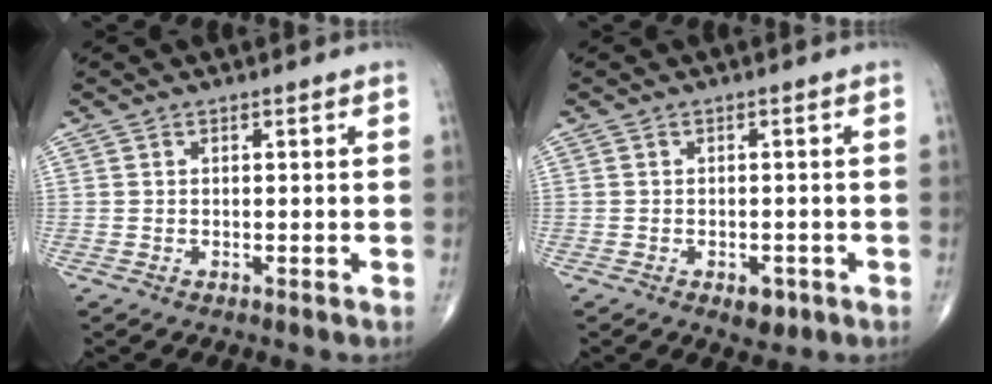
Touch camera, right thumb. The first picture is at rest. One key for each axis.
{"total": 2.9, "fx": -1.4, "fy": 1.7, "fz": 1.8, "tx": -0.014, "ty": 0.001, "tz": -0.014}